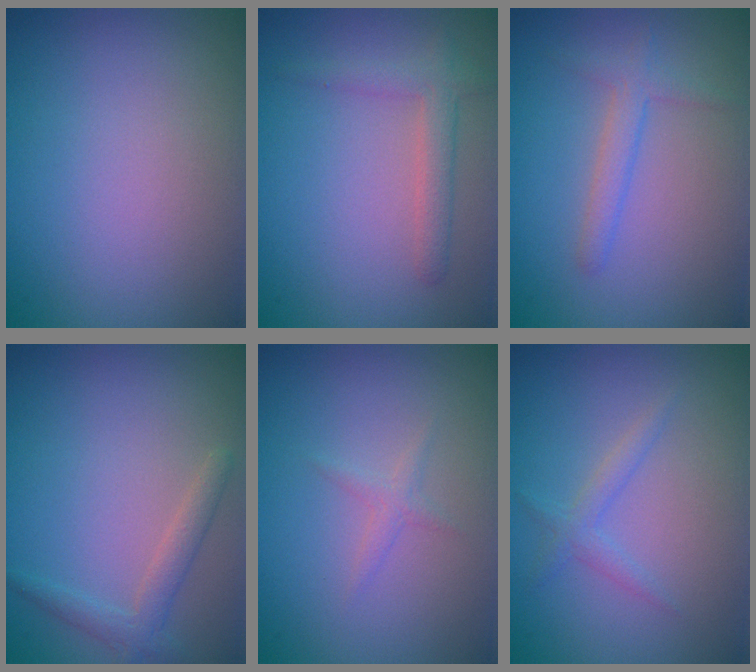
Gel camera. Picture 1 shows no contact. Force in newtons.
{"total": 2.2, "press": 2.2, "slide": 0.1}
{"total": 1.8, "press": 1.8, "slide": 0.1}
{"total": 1.9, "press": 1.9, "slide": 0.1}
{"total": 0.9, "press": 0.9, "slide": 0.1}
{"total": 1.3, "press": 1.3, "slide": 0.0}